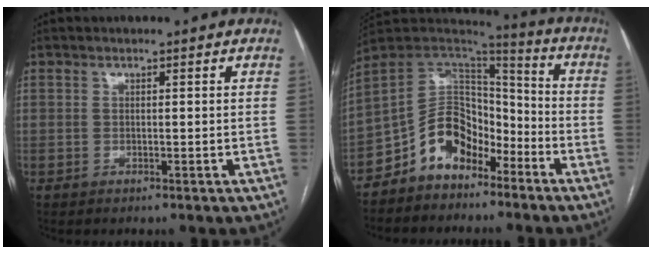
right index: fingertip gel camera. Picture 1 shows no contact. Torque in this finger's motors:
{"motor_torque": [0.33, -0.23, -0.38, -0.21]}